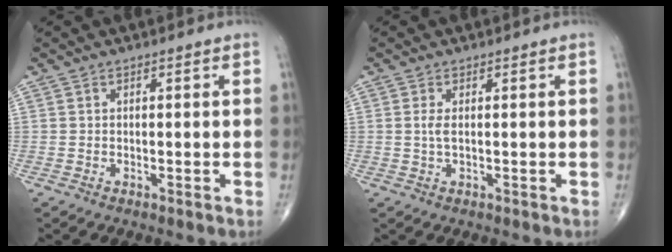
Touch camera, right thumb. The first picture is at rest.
{"total": 1.7, "force": [0.2, 0.4, 1.6], "torque": [-0.045, 0.000, 0.007]}